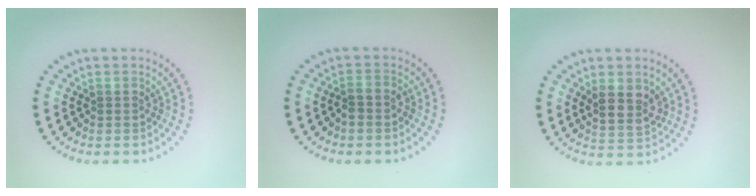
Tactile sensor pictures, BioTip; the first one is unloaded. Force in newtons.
{"total": 1.1, "press": 0.9, "slide": 0.5}
{"total": 2.8, "press": 2.6, "slide": 1.2}